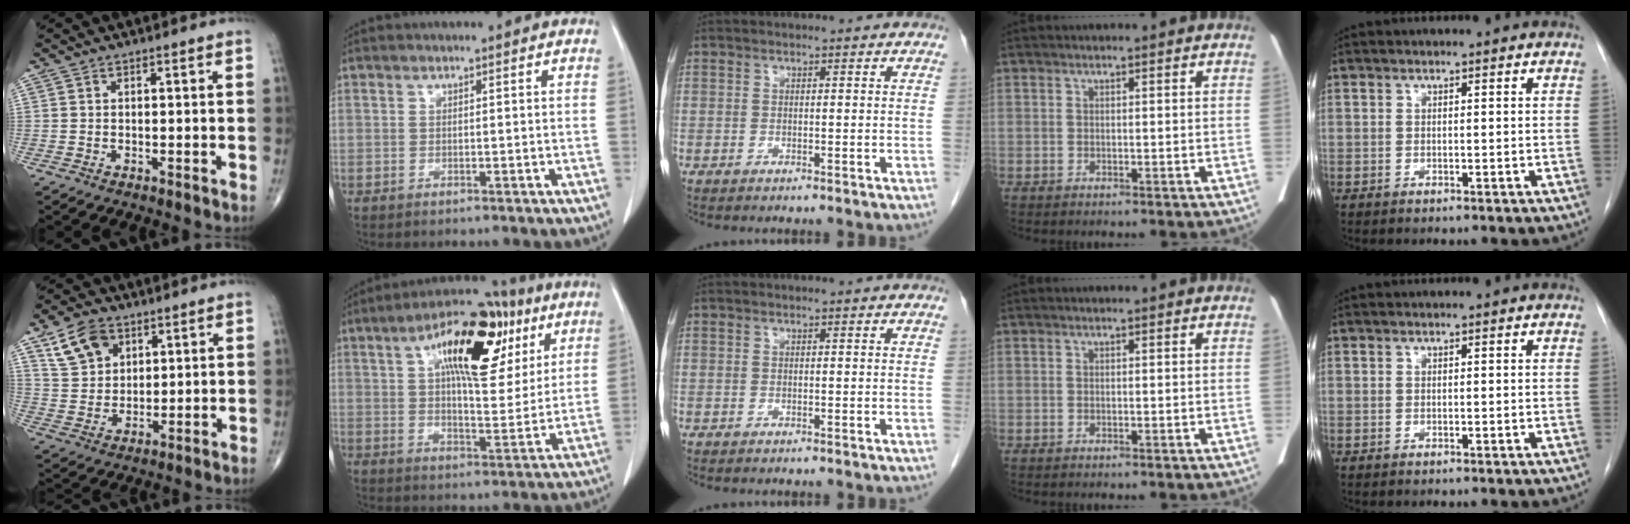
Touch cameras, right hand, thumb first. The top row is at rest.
{"thumb": {"total": 9.3, "force": [4.9, 6.4, 4.6], "torque": [-0.065, -0.018, 0.098]}, "index": {"total": 19.5, "force": [8.6, 7.5, 15.8], "torque": [-0.249, 0.037, 0.135]}}